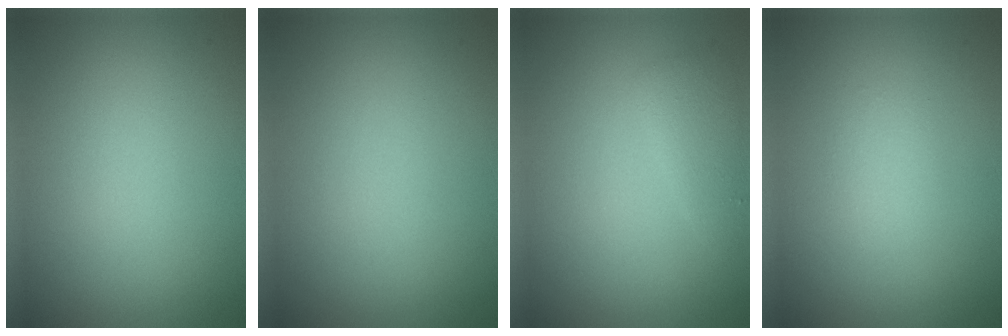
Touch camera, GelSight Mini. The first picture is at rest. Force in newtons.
{"total": 0.0}
{"total": 1.9, "press": 1.9, "slide": 0.2}
{"total": 1.0, "press": 1.0, "slide": 0.0}